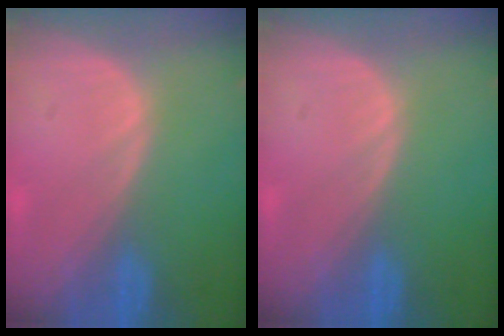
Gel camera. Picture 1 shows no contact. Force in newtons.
{"total": 0.0}